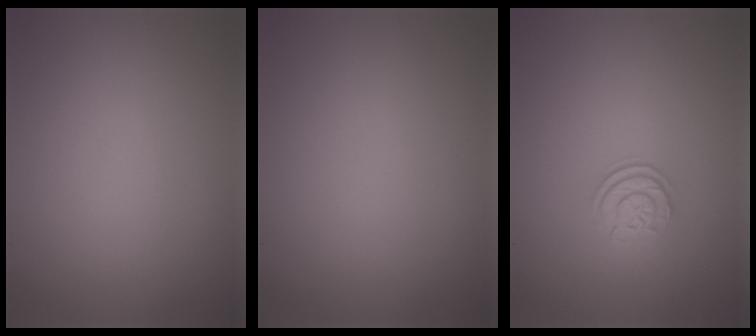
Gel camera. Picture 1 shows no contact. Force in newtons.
{"total": 0.0}
{"total": 2.1, "press": 1.7, "slide": 1.3}